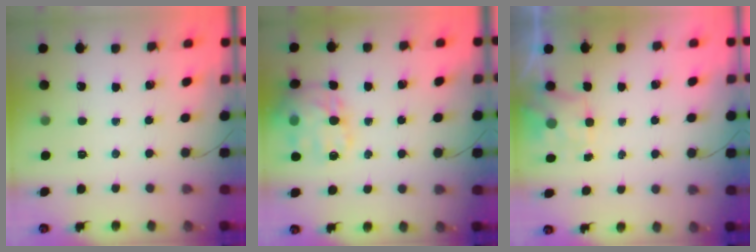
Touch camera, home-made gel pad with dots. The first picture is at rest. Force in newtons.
{"total": 17.4, "press": 17.3, "slide": 1.6}
{"total": 1.5, "press": 1.3, "slide": 0.8}